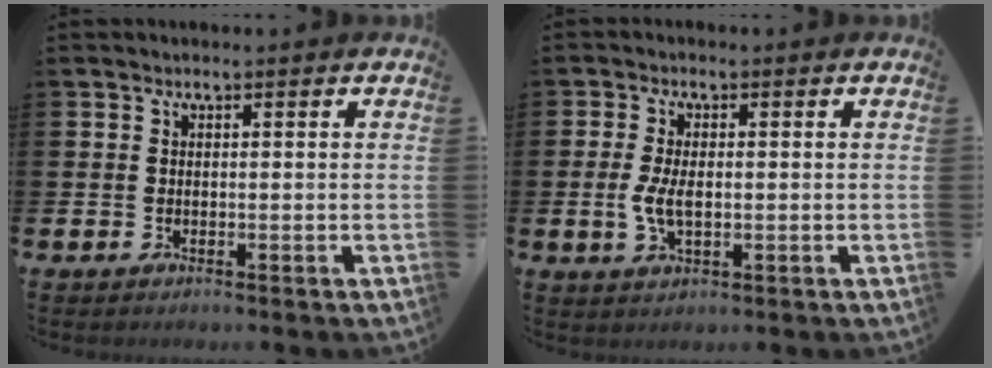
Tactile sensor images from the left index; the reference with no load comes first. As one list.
[{"total": 4.0, "force": [-0.1, 1.9, 3.5], "torque": [-0.073, 0.003, -0.006]}]